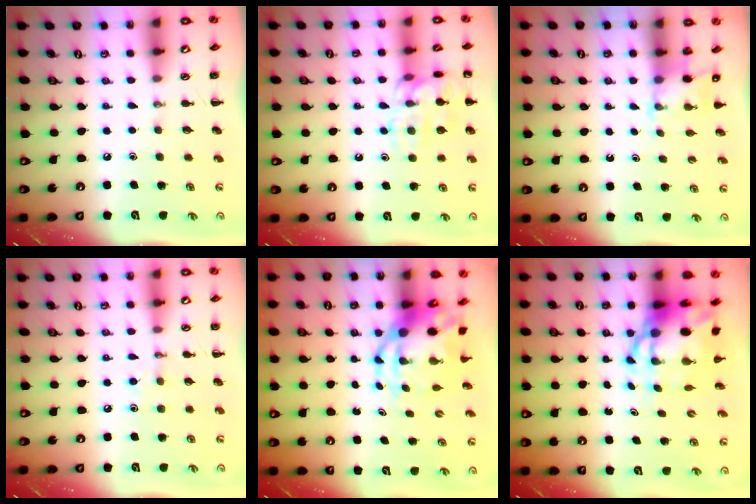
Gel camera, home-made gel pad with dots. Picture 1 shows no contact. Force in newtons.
{"total": 14.7, "press": 14.7, "slide": 0.4}
{"total": 3.7, "press": 3.6, "slide": 0.8}
{"total": 4.9, "press": 4.7, "slide": 1.4}
{"total": 7.5, "press": 7.2, "slide": 1.8}
{"total": 9.4, "press": 9.1, "slide": 2.5}